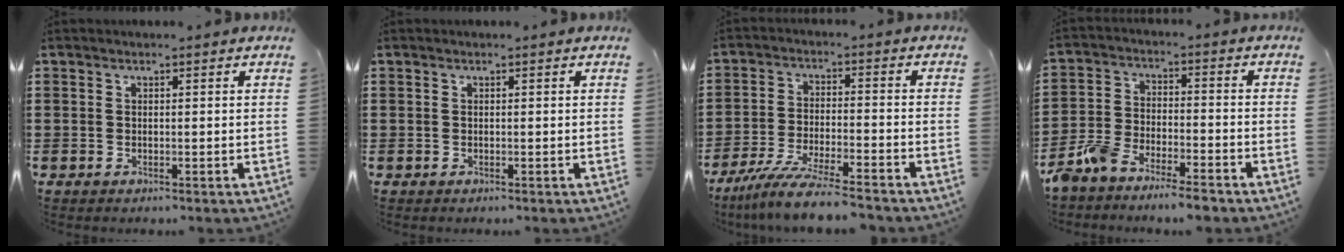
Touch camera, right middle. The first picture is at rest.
{"total": 0.0}
{"total": 8.0, "force": [-7.2, 0.1, 3.6], "torque": [-0.082, -0.012, -0.141]}
{"total": 6.8, "force": [-6.5, 0.7, 2.1], "torque": [-0.065, -0.002, -0.132]}